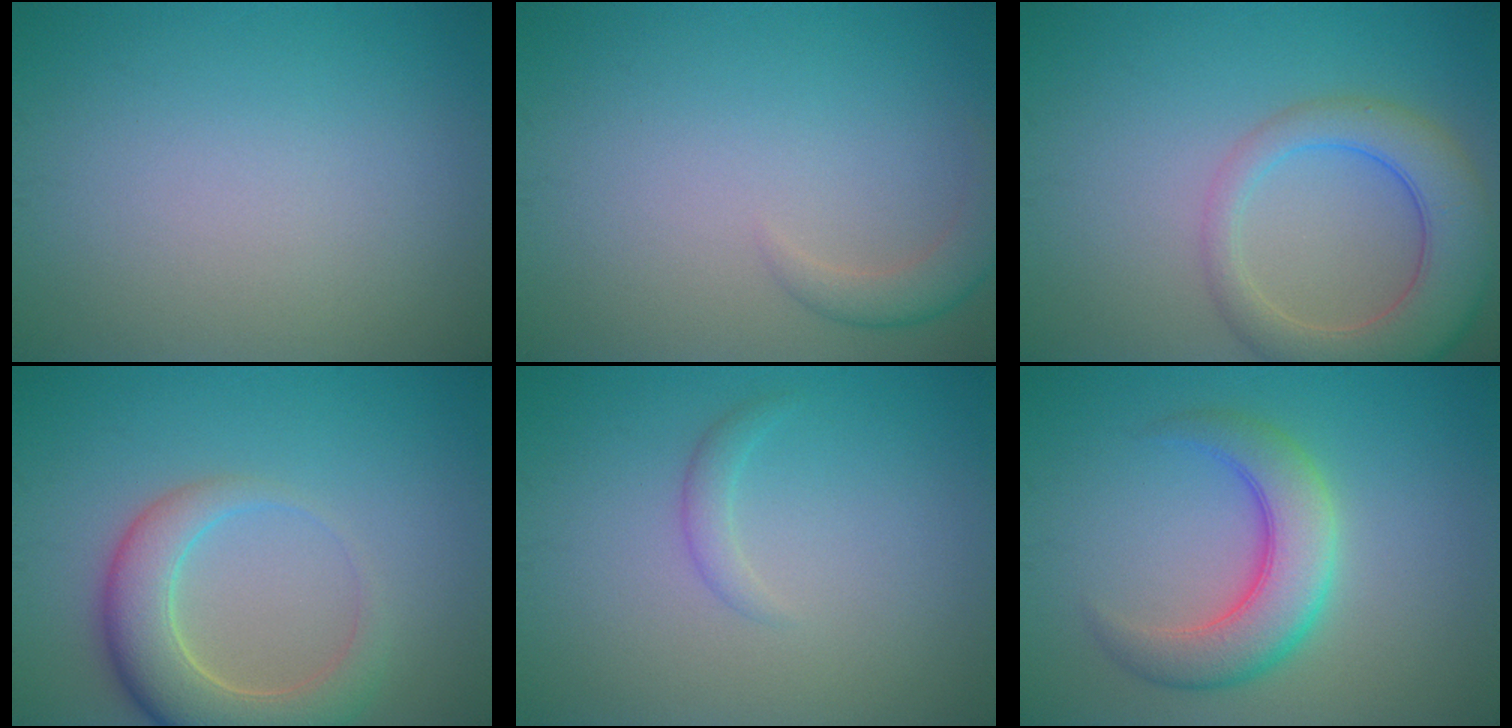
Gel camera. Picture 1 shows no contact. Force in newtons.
{"total": 2.0, "press": 2.0, "slide": 0.1}
{"total": 6.4, "press": 6.3, "slide": 0.7}
{"total": 6.0, "press": 6.0, "slide": 0.5}
{"total": 1.2, "press": 1.1, "slide": 0.2}
{"total": 5.7, "press": 5.7, "slide": 0.1}